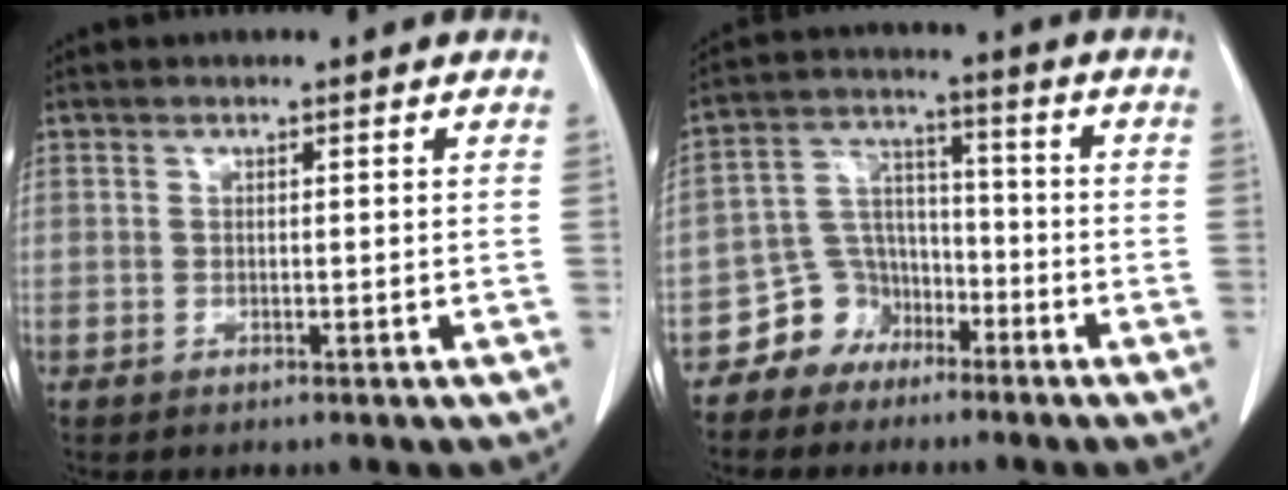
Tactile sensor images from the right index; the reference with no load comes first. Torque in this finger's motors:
{"motor_torque": [-0.31, -0.22, -0.88, -0.21]}